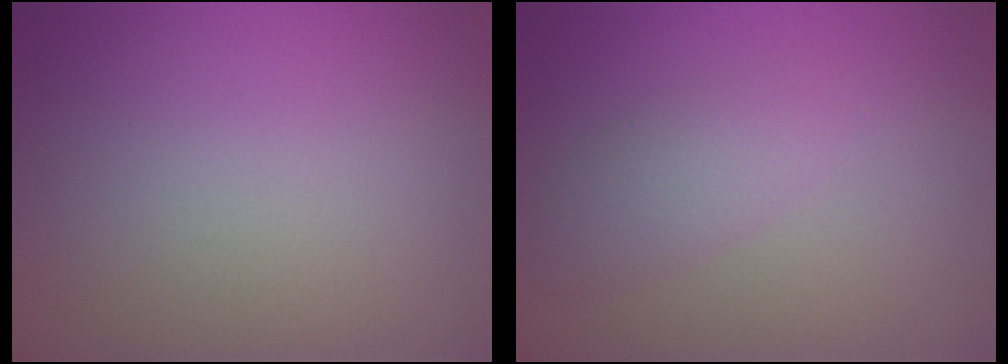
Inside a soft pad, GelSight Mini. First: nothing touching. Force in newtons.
{"total": 2.2, "press": 2.2, "slide": 0.1}